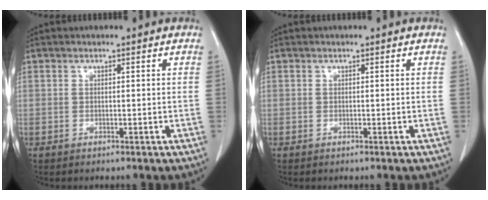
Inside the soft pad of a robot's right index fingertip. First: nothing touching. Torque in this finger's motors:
{"motor_torque": [0.00, 0.00, 0.00, 0.00]}